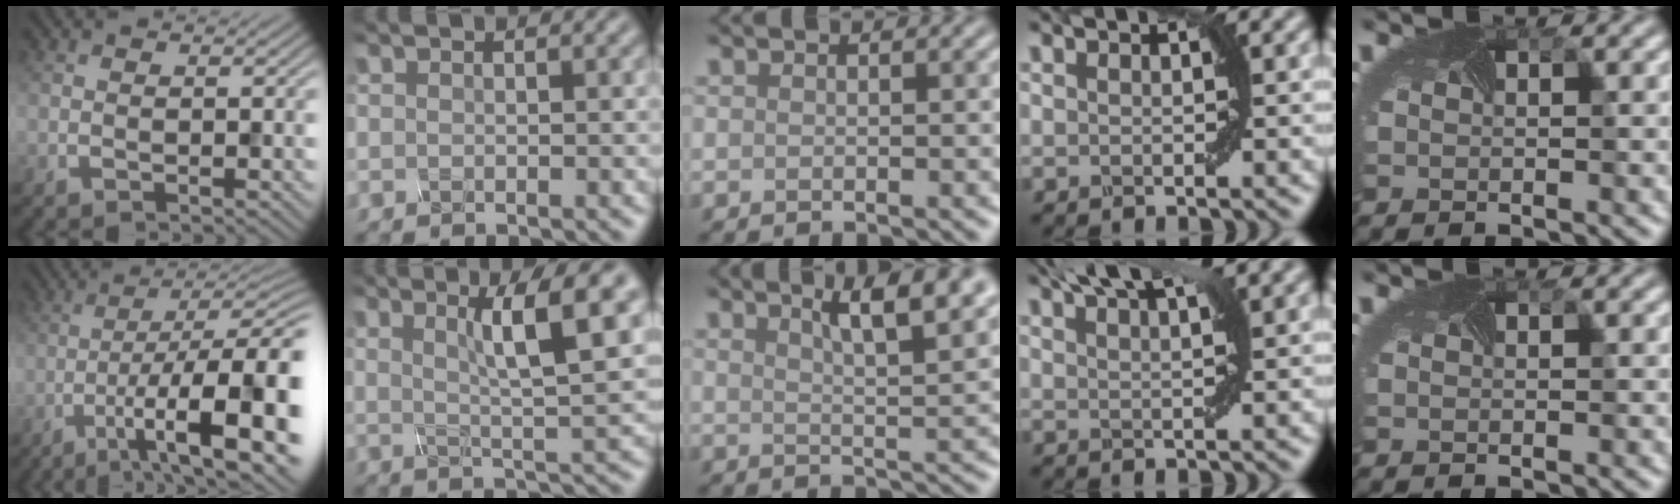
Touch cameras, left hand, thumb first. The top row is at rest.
{"thumb": {"total": 14.8, "force": [-5.6, 3.8, 13.1], "torque": [-0.202, -0.005, -0.081]}, "index": {"total": 7.4, "force": [2.4, 1.2, 6.9], "torque": [-0.100, 0.005, 0.048]}, "middle": {"total": 6.8, "force": [4.0, 1.7, 5.2], "torque": [-0.049, 0.021, 0.048]}, "ring": {"total": 5.5, "force": [3.7, 1.2, 3.8], "torque": [-0.051, 0.026, 0.041]}}